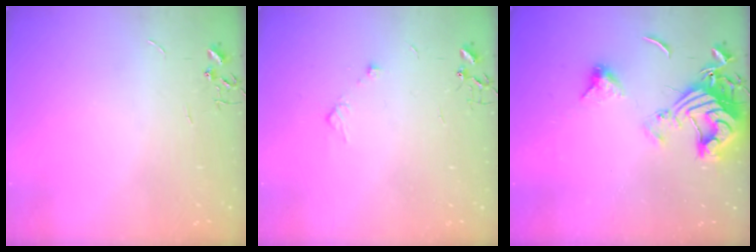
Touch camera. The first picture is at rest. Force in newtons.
{"total": 6.1, "press": 6.0, "slide": 0.8}
{"total": 14.5, "press": 14.4, "slide": 1.6}